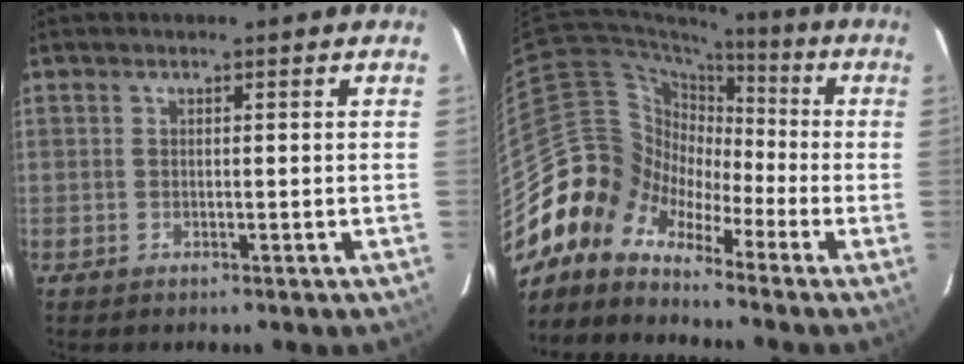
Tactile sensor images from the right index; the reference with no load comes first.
{"total": 10.1, "force": [-6.9, 7.3, 1.6], "torque": [-0.042, 0.039, -0.160]}